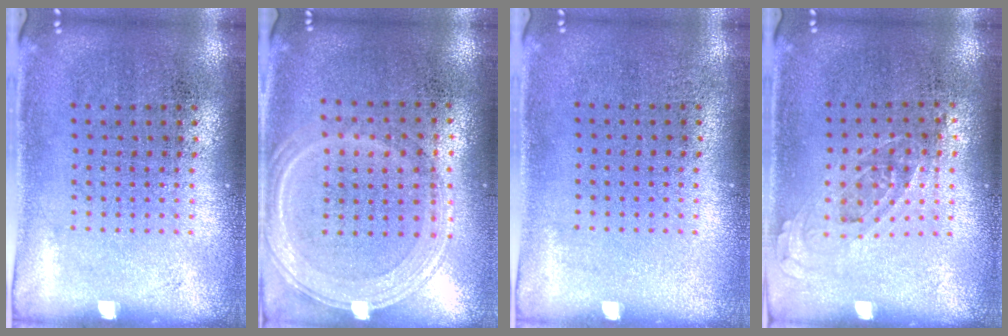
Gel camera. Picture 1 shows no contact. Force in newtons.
{"total": 1.3, "press": 1.2, "slide": 0.4}
{"total": 0.0}
{"total": 0.6, "press": 0.6, "slide": 0.3}